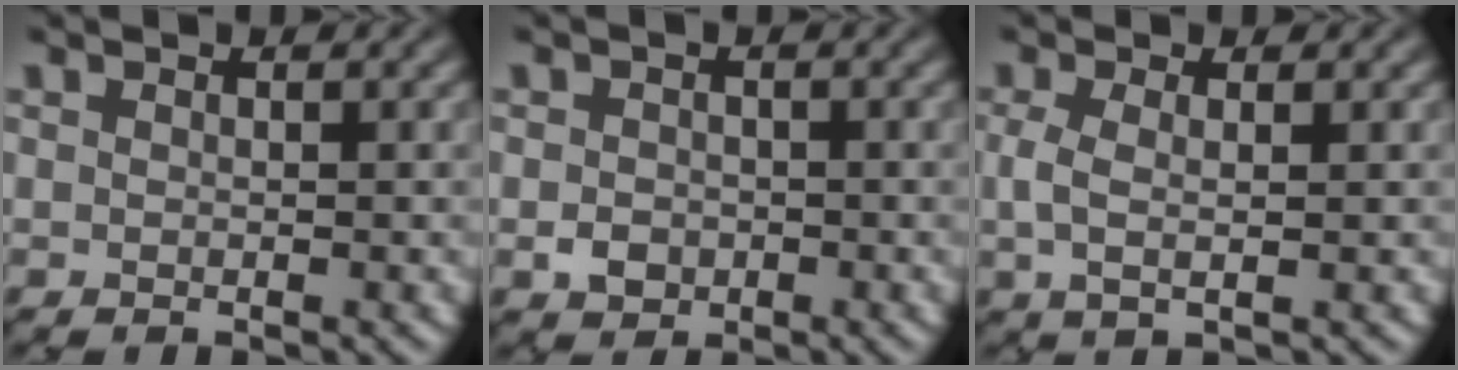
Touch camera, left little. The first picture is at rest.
{"total": 1.9, "force": [-0.6, 1.5, 0.9], "torque": [-0.016, -0.003, -0.016]}
{"total": 2.0, "force": [0.1, 0.9, 1.9], "torque": [-0.044, 0.000, 0.001]}